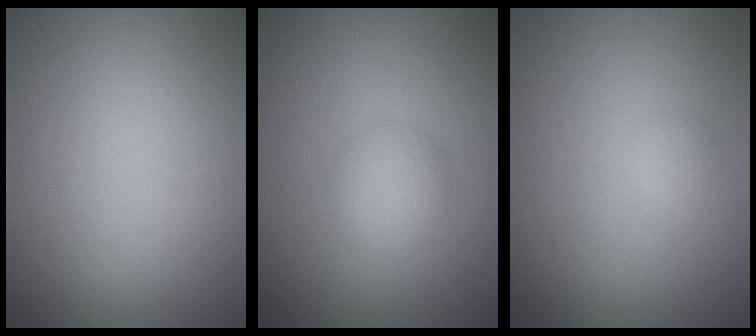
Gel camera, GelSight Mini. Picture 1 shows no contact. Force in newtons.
{"total": 2.4, "press": 2.4, "slide": 0.1}
{"total": 0.8, "press": 0.8, "slide": 0.0}